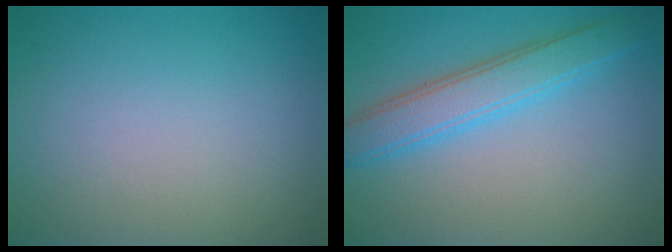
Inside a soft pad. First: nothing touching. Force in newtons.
{"total": 4.3, "press": 4.3, "slide": 0.1}